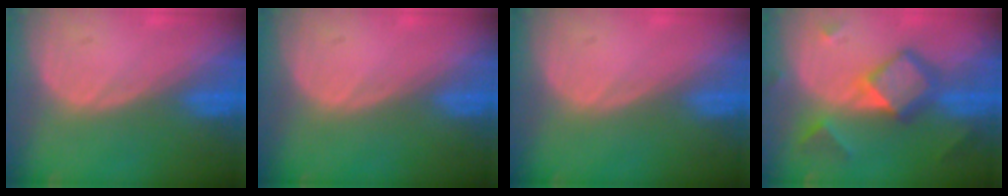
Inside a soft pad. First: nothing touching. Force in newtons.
{"total": 0.0}
{"total": 0.0}
{"total": 7.7, "press": 7.6, "slide": 0.6}